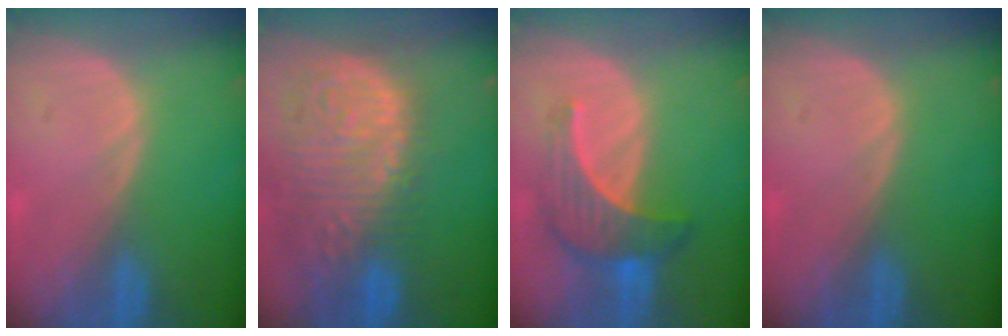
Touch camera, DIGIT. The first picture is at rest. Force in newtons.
{"total": 15.0, "press": 12.4, "slide": 8.4}
{"total": 7.4, "press": 6.8, "slide": 2.8}
{"total": 0.0}